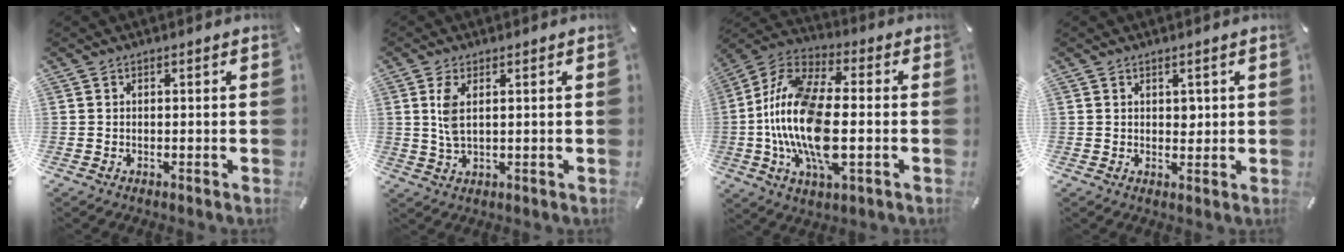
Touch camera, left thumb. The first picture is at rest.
{"total": 4.8, "force": [1.1, 1.8, 4.3], "torque": [-0.104, -0.001, 0.014]}
{"total": 19.5, "force": [-2.6, 9.1, 17.0], "torque": [-0.363, -0.006, -0.047]}
{"total": 1.7, "force": [0.8, 1.2, 0.7], "torque": [0.000, -0.003, 0.010]}